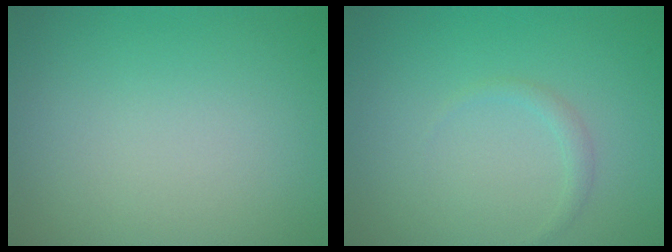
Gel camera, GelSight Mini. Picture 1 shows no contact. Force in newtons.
{"total": 0.8, "press": 0.8, "slide": 0.1}